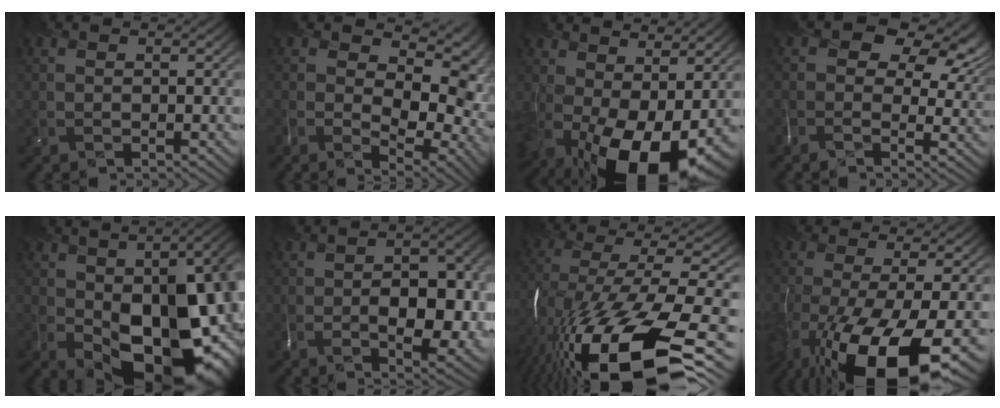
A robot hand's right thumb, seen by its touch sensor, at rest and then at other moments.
{"total": 9.9, "force": [-0.4, 6.2, 7.7], "torque": [-0.113, -0.024, 0.018]}
{"total": 16.2, "force": [-1.6, 9.5, 13.1], "torque": [-0.204, -0.050, 0.028]}
{"total": 10.4, "force": [2.9, 6.7, 7.5], "torque": [-0.118, 0.004, 0.054]}
{"total": 19.0, "force": [-4.7, 10.4, 15.2], "torque": [-0.183, -0.047, -0.025]}
{"total": 8.0, "force": [-2.3, 3.1, 7.0], "torque": [-0.103, -0.014, -0.026]}
{"total": 18.2, "force": [-8.6, 6.4, 14.7], "torque": [-0.299, -0.024, -0.147]}
{"total": 17.7, "force": [-8.9, 5.6, 14.1], "torque": [-0.278, -0.047, -0.133]}